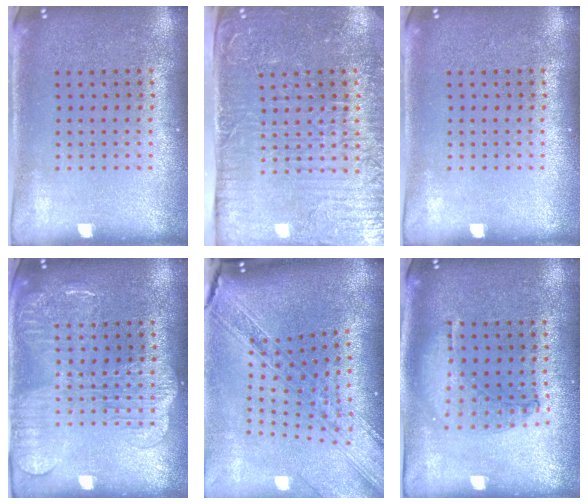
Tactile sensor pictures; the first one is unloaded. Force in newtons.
{"total": 5.3, "press": 4.5, "slide": 2.8}
{"total": 0.0}
{"total": 2.2, "press": 2.1, "slide": 0.5}
{"total": 2.8, "press": 2.2, "slide": 1.7}
{"total": 0.9, "press": 0.9, "slide": 0.2}